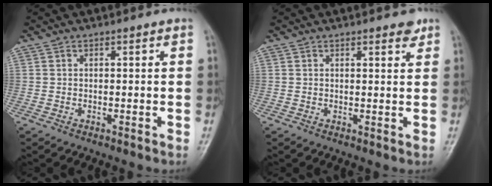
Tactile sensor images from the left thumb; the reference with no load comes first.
{"total": 2.2, "force": [1.6, 0.7, 1.3], "torque": [-0.010, -0.009, 0.020]}